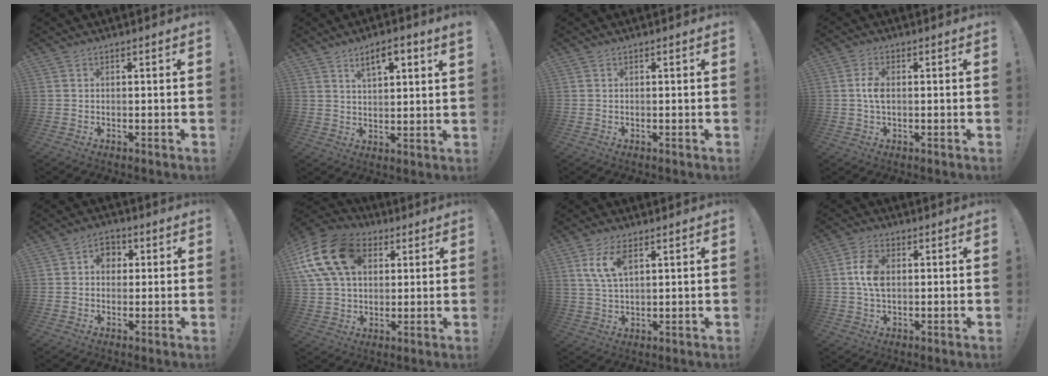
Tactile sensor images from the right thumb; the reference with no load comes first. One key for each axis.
{"total": 6.8, "fx": 4.2, "fy": 1.9, "fz": 5.0, "tx": -0.077, "ty": -0.015, "tz": 0.070}
{"total": 0.0}
{"total": 4.0, "fx": 0.0, "fy": 2.3, "fz": 3.3, "tx": -0.067, "ty": 0.007, "tz": -0.003}
{"total": 5.3, "fx": 1.0, "fy": 4.5, "fz": 2.7, "tx": -0.042, "ty": 0.006, "tz": 0.018}
{"total": 19.6, "fx": 6.5, "fy": 13.9, "fz": 12.1, "tx": -0.226, "ty": -0.015, "tz": 0.120}
{"total": 7.8, "fx": 3.6, "fy": 3.7, "fz": 5.9, "tx": -0.115, "ty": -0.008, "tz": 0.066}
{"total": 7.7, "fx": 0.8, "fy": 5.1, "fz": 5.7, "tx": -0.109, "ty": 0.008, "tz": 0.015}